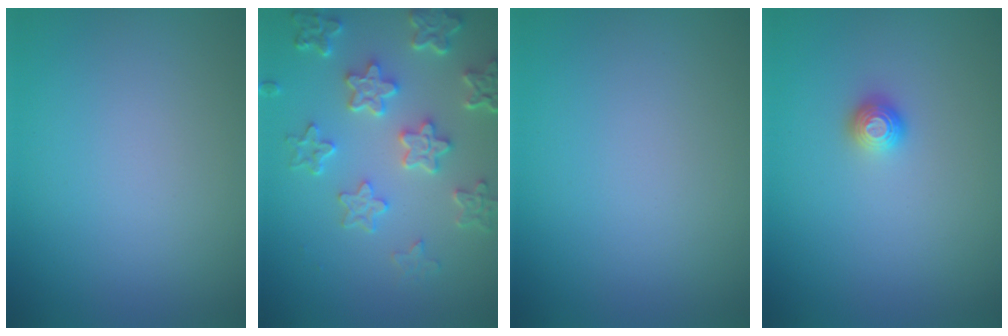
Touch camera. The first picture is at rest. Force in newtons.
{"total": 5.6, "press": 4.4, "slide": 3.4}
{"total": 0.0}
{"total": 1.1, "press": 1.0, "slide": 0.4}